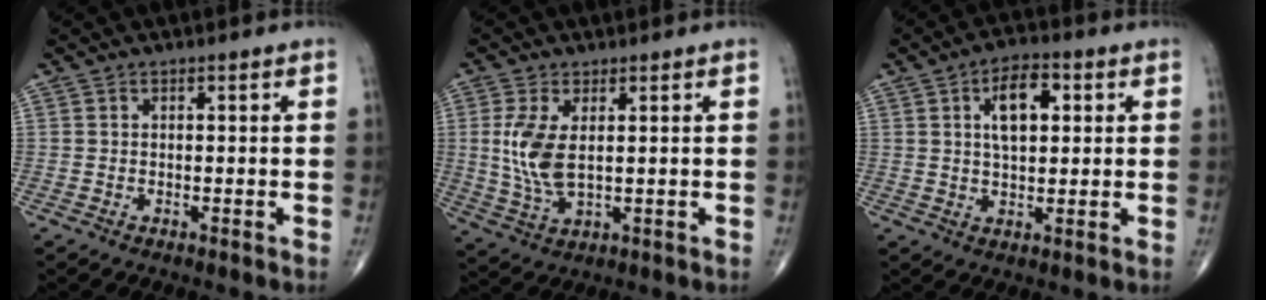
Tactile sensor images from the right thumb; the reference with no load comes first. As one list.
[{"total": 8.1, "force": [1.2, 3.8, 7.1], "torque": [-0.160, -0.011, 0.033]}, {"total": 8.6, "force": [2.4, 4.4, 7.0], "torque": [-0.097, 0.003, 0.037]}]